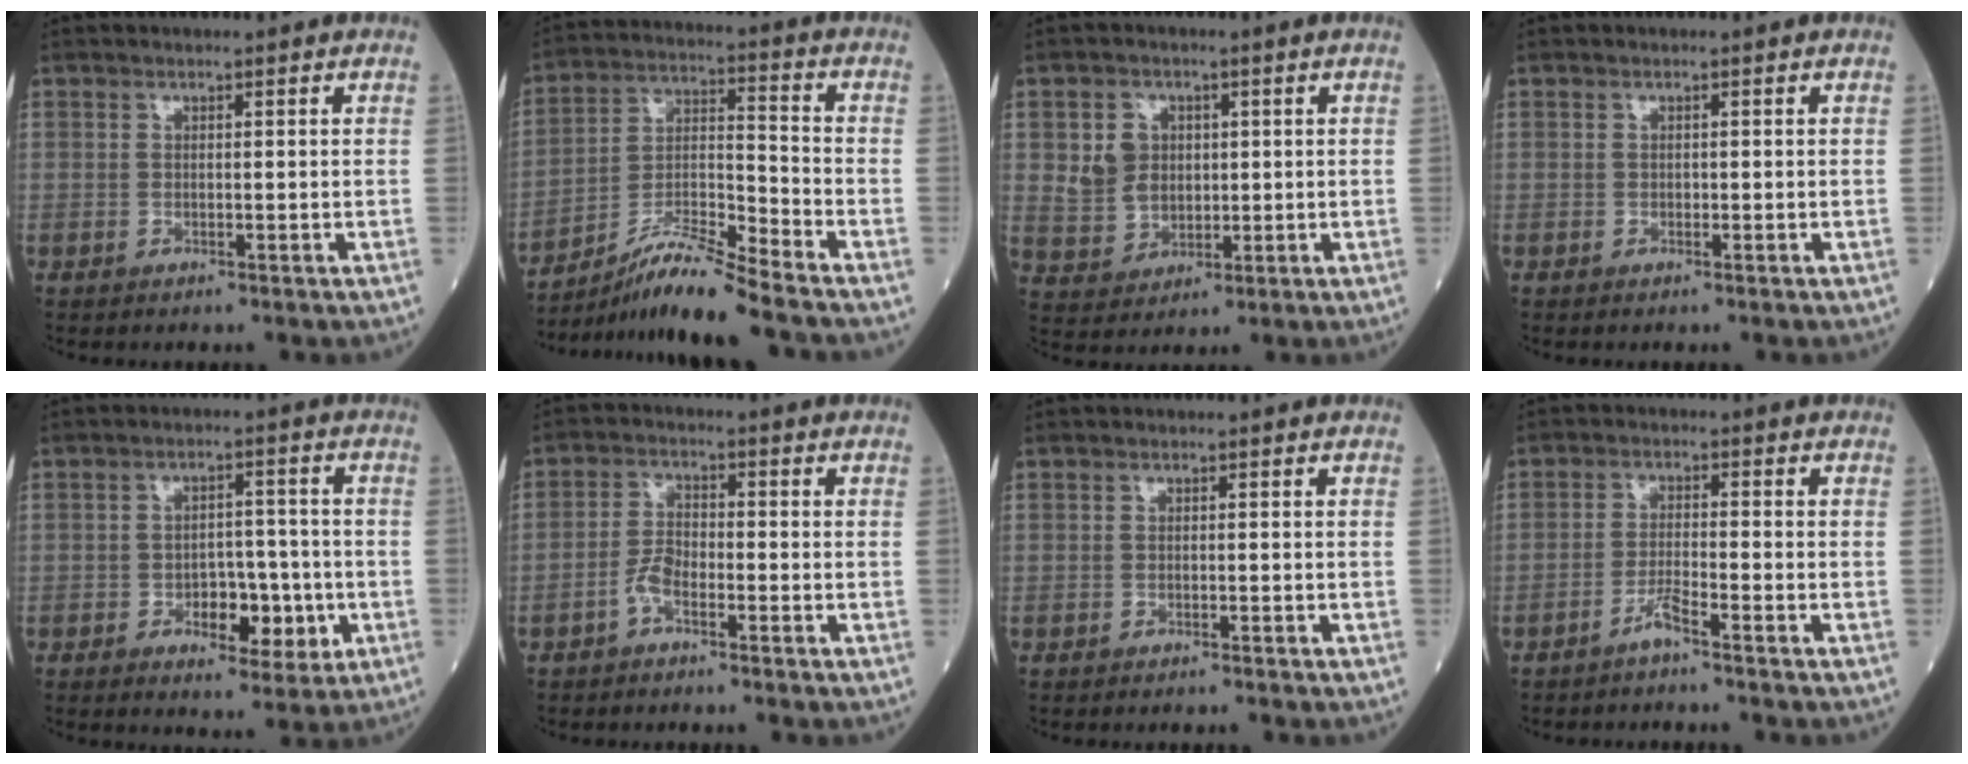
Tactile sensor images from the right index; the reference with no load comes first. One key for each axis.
{"total": 11.1, "fx": -9.8, "fy": -1.3, "fz": 5.1, "tx": -0.097, "ty": -0.006, "tz": -0.181}
{"total": 6.1, "fx": 1.3, "fy": 5.4, "fz": 2.6, "tx": -0.051, "ty": 0.014, "tz": 0.033}
{"total": 0.0}
{"total": 7.2, "fx": -2.1, "fy": 3.7, "fz": 5.9, "tx": -0.079, "ty": 0.007, "tz": -0.027}
{"total": 3.2, "fx": -2.0, "fy": 1.2, "fz": 2.2, "tx": -0.043, "ty": 0.006, "tz": -0.043}
{"total": 1.5, "fx": -1.4, "fy": 0.0, "fz": 0.5, "tx": -0.007, "ty": 0.000, "tz": -0.018}
{"total": 2.7, "fx": -2.2, "fy": -0.3, "fz": 1.6, "tx": -0.034, "ty": -0.001, "tz": -0.044}